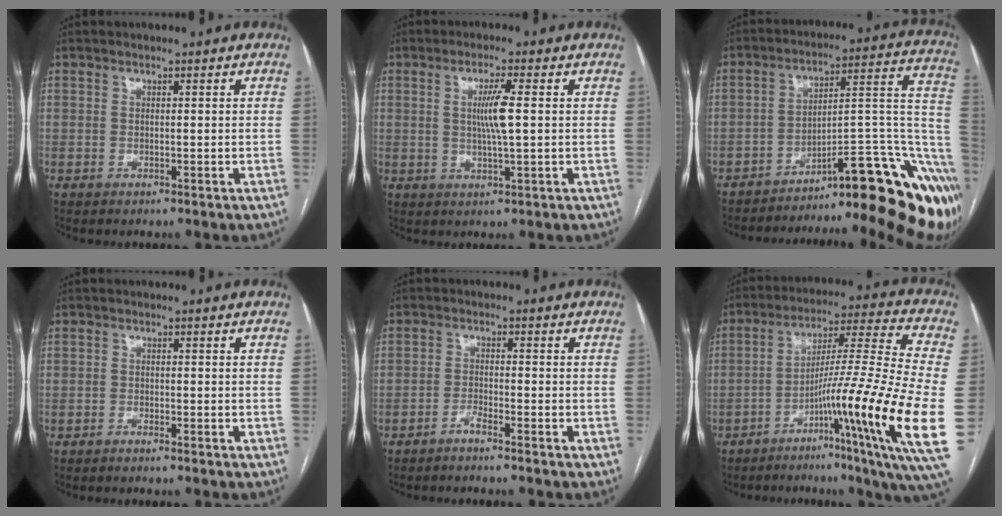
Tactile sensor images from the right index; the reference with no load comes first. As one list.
[{"total": 5.1, "force": [0.7, -0.1, 5.1], "torque": [-0.096, -0.004, 0.014]}, {"total": 26.2, "force": [-17.7, 5.7, 18.5], "torque": [-0.131, 0.031, -0.235]}, {"total": 0.8, "force": [-0.7, -0.1, 0.2], "torque": [-0.006, 0.000, -0.013]}, {"total": 1.9, "force": [-1.7, -0.3, 0.8], "torque": [-0.017, 0.000, -0.037]}, {"total": 20.5, "force": [-6.1, -0.3, 19.6], "torque": [-0.289, 0.000, -0.094]}]